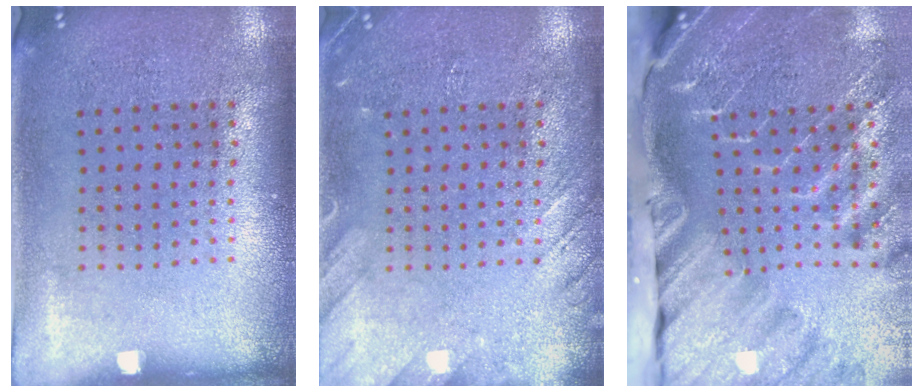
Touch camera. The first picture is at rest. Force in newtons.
{"total": 2.1, "press": 2.1, "slide": 0.2}
{"total": 4.6, "press": 3.4, "slide": 3.1}